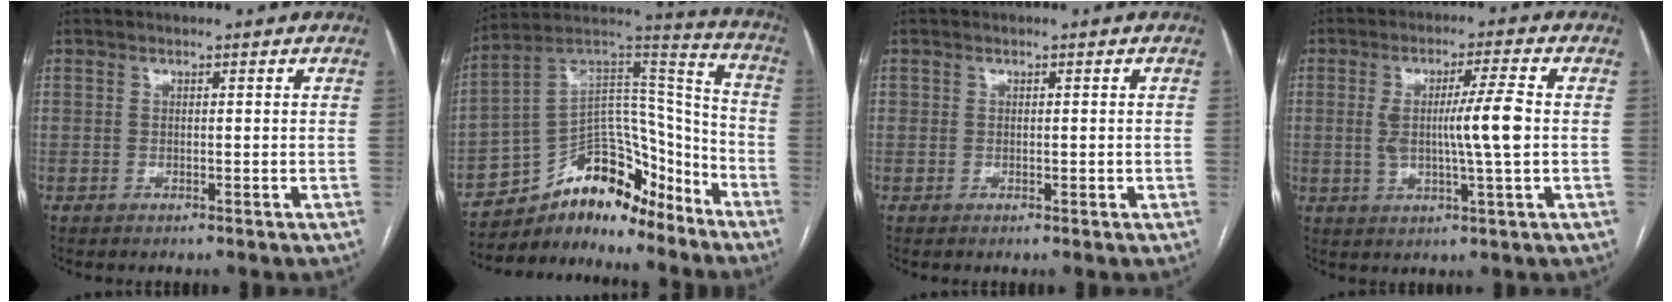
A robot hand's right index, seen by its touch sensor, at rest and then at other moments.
{"total": 16.6, "force": [-13.6, 6.5, 7.0], "torque": [-0.109, 0.070, -0.229]}
{"total": 0.6, "force": [0.0, 0.5, 0.3], "torque": [-0.001, 0.004, 0.002]}
{"total": 7.9, "force": [0.1, -0.1, 7.9], "torque": [-0.139, 0.000, 0.003]}